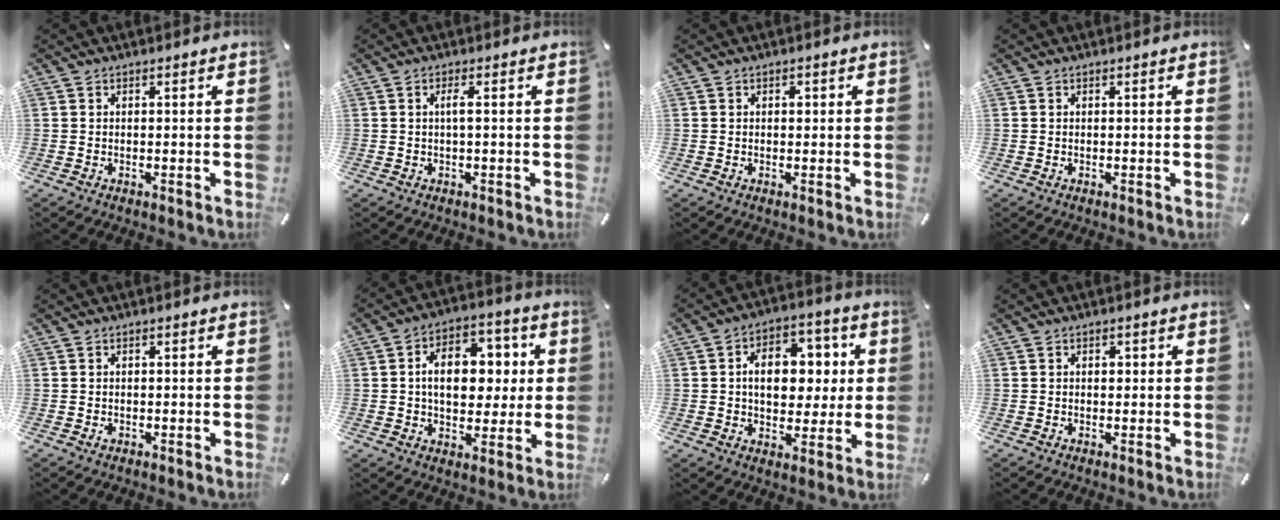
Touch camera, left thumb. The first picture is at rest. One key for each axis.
{"total": 2.3, "fx": 0.1, "fy": 0.2, "fz": 2.3, "tx": -0.045, "ty": -0.002, "tz": -0.001}
{"total": 1.1, "fx": 0.2, "fy": 0.8, "fz": 0.7, "tx": -0.007, "ty": 0.001, "tz": 0.000}
{"total": 0.0}
{"total": 0.8, "fx": -0.3, "fy": 0.6, "fz": 0.4, "tx": -0.008, "ty": 0.001, "tz": -0.006}
{"total": 14.0, "fx": 1.6, "fy": 9.8, "fz": 9.9, "tx": -0.146, "ty": 0.004, "tz": 0.028}
{"total": 13.2, "fx": 1.6, "fy": 9.5, "fz": 9.0, "tx": -0.132, "ty": 0.002, "tz": 0.027}
{"total": 1.3, "fx": 0.1, "fy": 1.0, "fz": 0.7, "tx": -0.007, "ty": 0.004, "tz": -0.002}